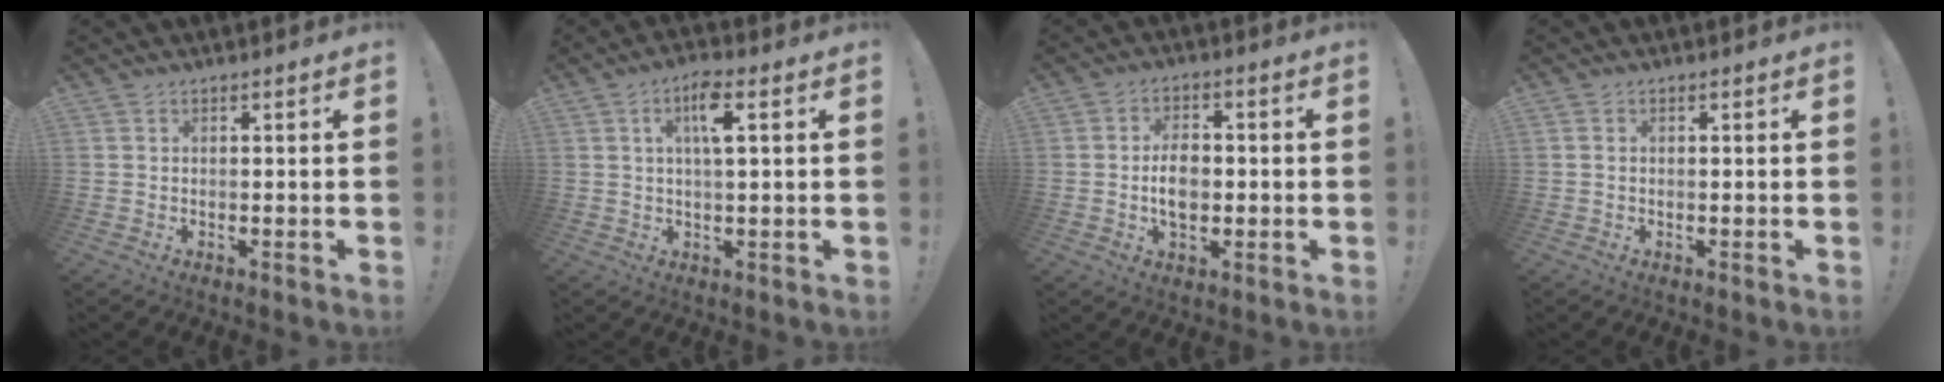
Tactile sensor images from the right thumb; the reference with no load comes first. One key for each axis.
{"total": 7.7, "fx": 2.7, "fy": 1.8, "fz": 6.9, "tx": -0.112, "ty": 0.000, "tz": 0.040}
{"total": 7.1, "fx": -1.0, "fy": 4.7, "fz": 5.2, "tx": -0.084, "ty": 0.004, "tz": -0.022}
{"total": 0.6, "fx": 0.2, "fy": 0.4, "fz": 0.4, "tx": -0.013, "ty": 0.003, "tz": 0.004}